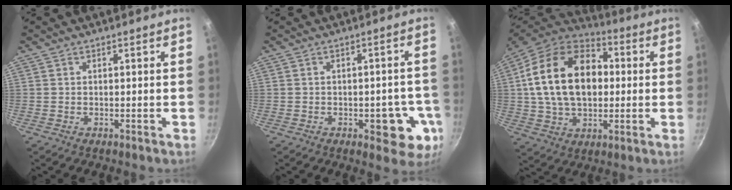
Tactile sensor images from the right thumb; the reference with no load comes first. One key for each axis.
{"total": 9.0, "fx": -2.7, "fy": 4.5, "fz": 7.3, "tx": -0.052, "ty": 0.007, "tz": -0.030}
{"total": 23.2, "fx": 2.7, "fy": 15.6, "fz": 17.0, "tx": -0.275, "ty": 0.027, "tz": 0.039}